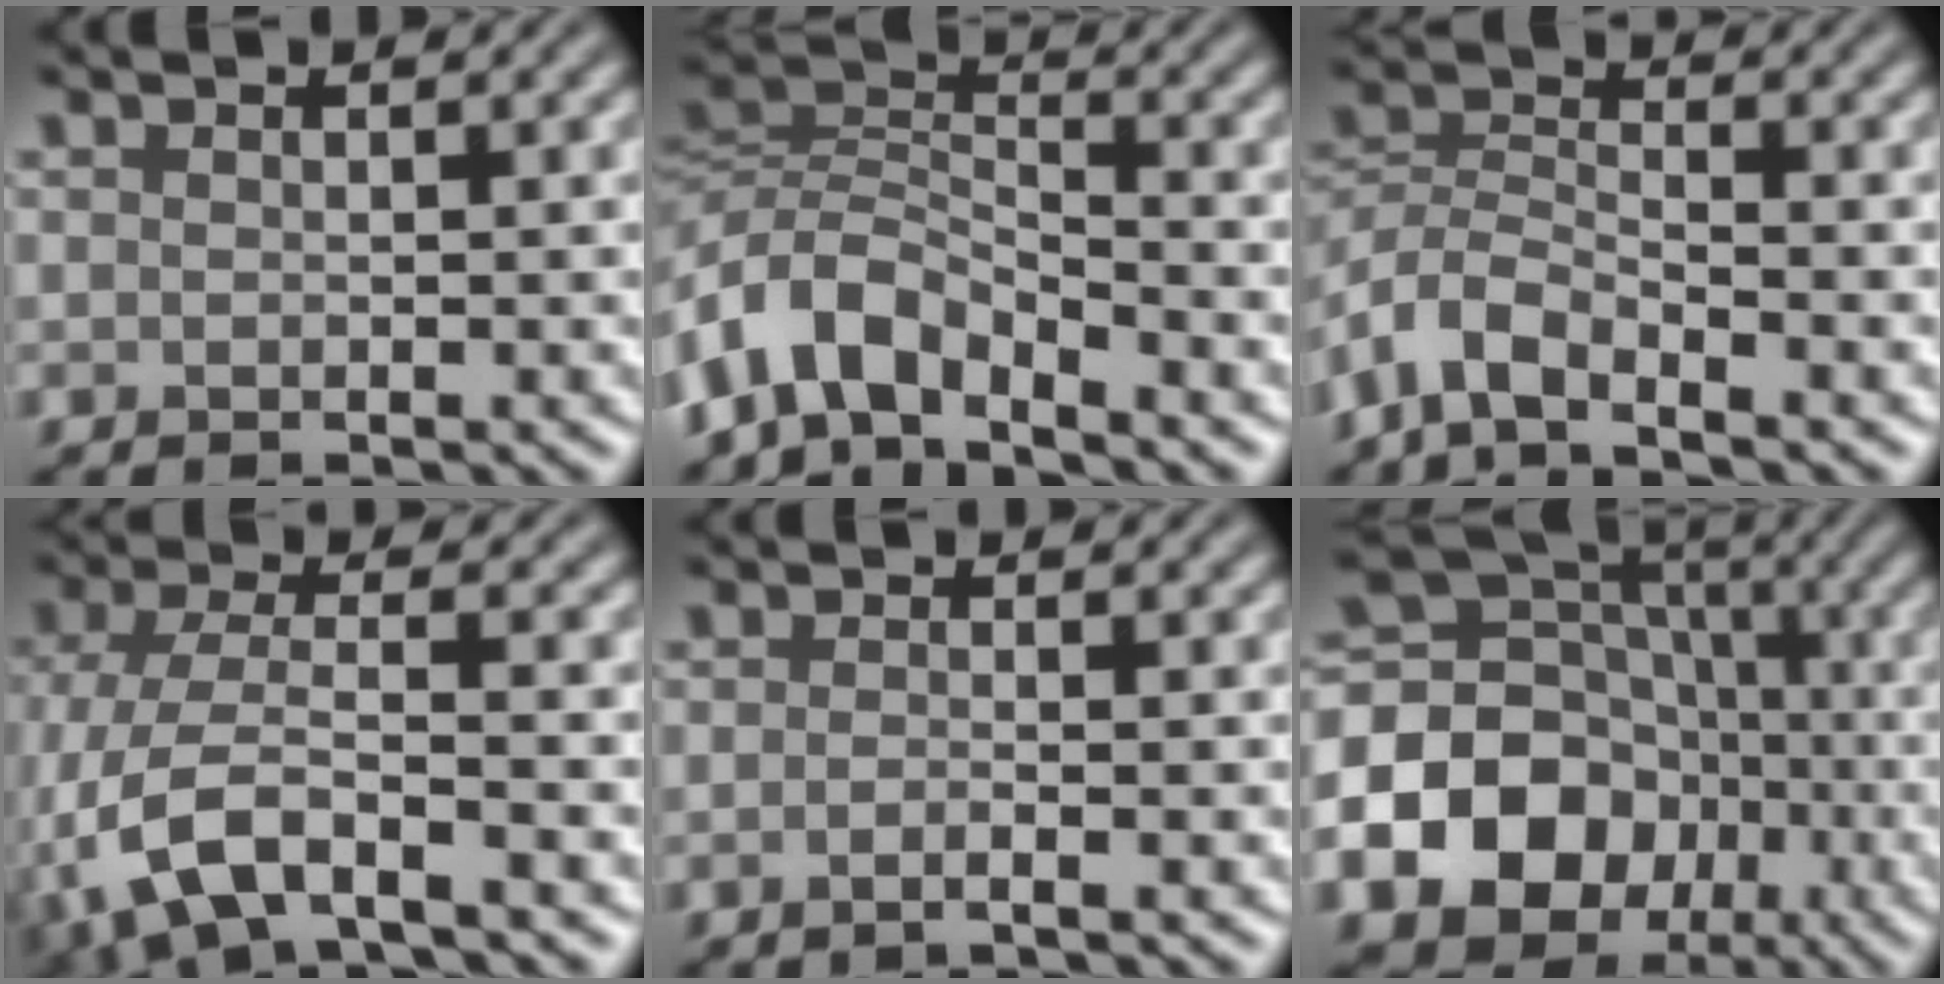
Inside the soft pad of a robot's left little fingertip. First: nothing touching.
{"total": 5.1, "force": [-3.3, 2.4, 3.0], "torque": [-0.047, 0.003, -0.077]}
{"total": 4.6, "force": [-3.6, 1.6, 2.4], "torque": [-0.046, 0.002, -0.081]}
{"total": 8.8, "force": [-4.5, 3.5, 6.7], "torque": [-0.151, -0.013, -0.092]}
{"total": 1.2, "force": [-0.5, 0.3, 1.0], "torque": [-0.017, -0.002, -0.012]}
{"total": 17.4, "force": [-5.5, 15.0, 6.9], "torque": [-0.162, -0.012, -0.105]}